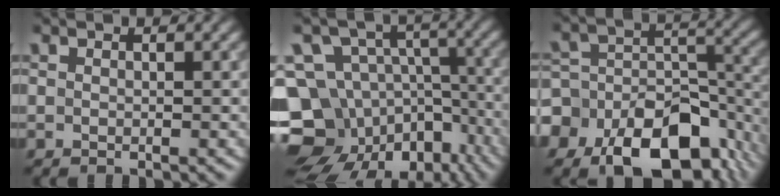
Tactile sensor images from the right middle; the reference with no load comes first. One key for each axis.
{"total": 16.7, "fx": -7.5, "fy": 12.9, "fz": 7.7, "tx": -0.148, "ty": -0.022, "tz": -0.104}
{"total": 12.8, "fx": -7.1, "fy": 8.1, "fz": 6.8, "tx": -0.111, "ty": -0.008, "tz": -0.103}